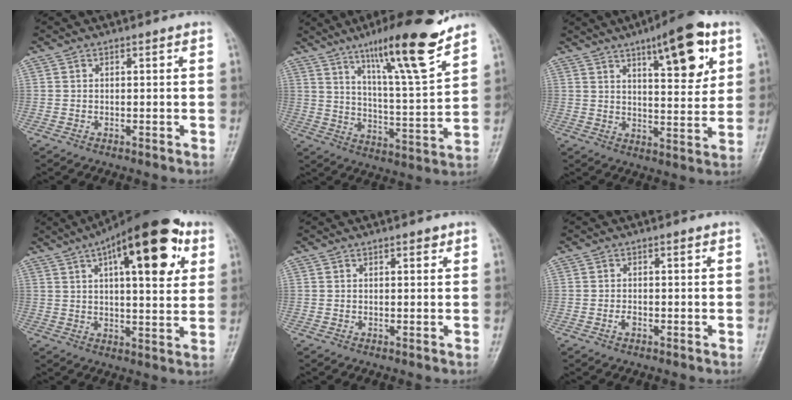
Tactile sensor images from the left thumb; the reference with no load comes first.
{"total": 17.5, "force": [12.0, 2.1, 12.6], "torque": [-0.183, -0.070, 0.195]}
{"total": 14.3, "force": [7.1, 4.6, 11.6], "torque": [-0.136, -0.030, 0.100]}
{"total": 21.1, "force": [9.0, 8.0, 17.4], "torque": [-0.230, -0.006, 0.127]}
{"total": 1.3, "force": [0.8, 0.6, 0.8], "torque": [-0.005, -0.002, 0.009]}
{"total": 1.1, "force": [-0.5, 0.6, 0.8], "torque": [-0.014, 0.000, -0.011]}